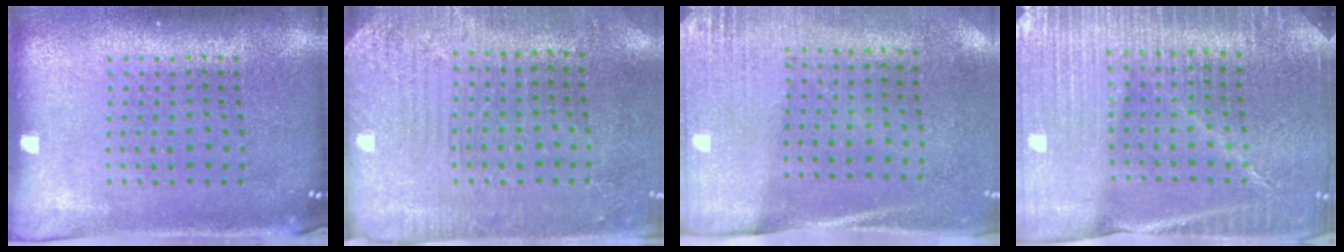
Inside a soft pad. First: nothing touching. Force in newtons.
{"total": 2.8, "press": 2.4, "slide": 1.4}
{"total": 2.7, "press": 2.4, "slide": 1.2}
{"total": 4.3, "press": 4.0, "slide": 1.7}